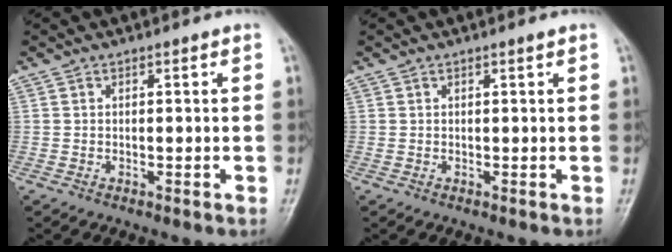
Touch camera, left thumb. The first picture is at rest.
{"total": 0.6, "force": [0.4, 0.0, 0.5], "torque": [-0.011, -0.001, 0.007]}